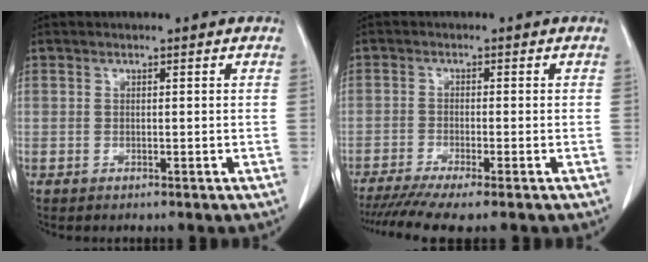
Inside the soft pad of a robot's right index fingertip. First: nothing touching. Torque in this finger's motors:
{"motor_torque": [0.83, -0.65, 0.35, 0.11]}